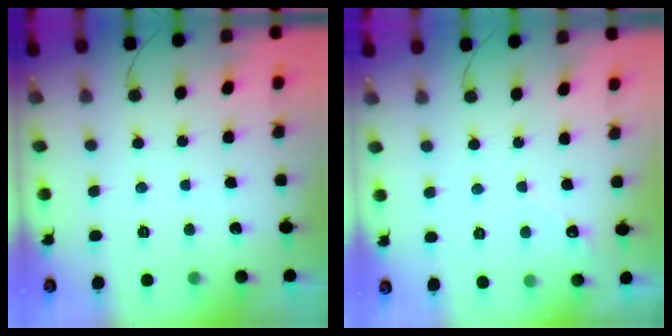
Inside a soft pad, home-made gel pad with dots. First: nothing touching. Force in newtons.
{"total": 1.7, "press": 1.7, "slide": 0.1}